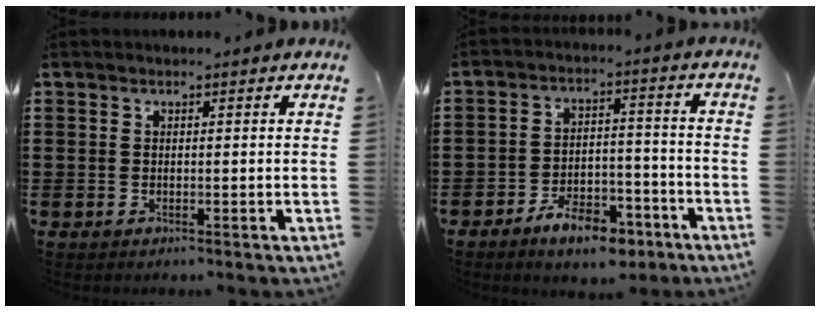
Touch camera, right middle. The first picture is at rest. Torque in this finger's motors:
{"motor_torque": [1.95, -0.19, 0.21, 0.13]}